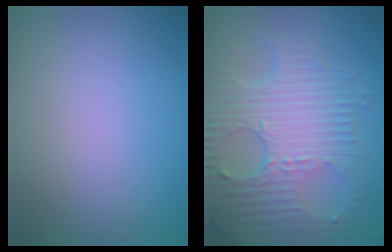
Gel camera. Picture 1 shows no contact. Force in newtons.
{"total": 8.2, "press": 5.8, "slide": 5.8}